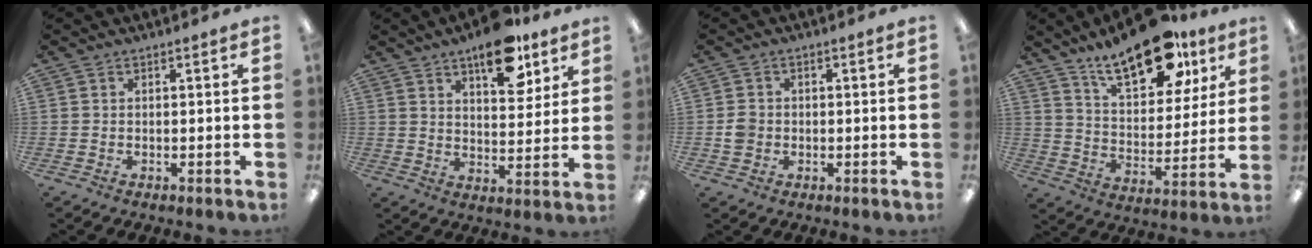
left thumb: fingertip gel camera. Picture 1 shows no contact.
{"total": 13.7, "force": [9.3, 6.1, 8.0], "torque": [-0.099, -0.048, 0.156]}
{"total": 2.7, "force": [-0.5, 2.5, 1.1], "torque": [-0.011, 0.000, -0.012]}
{"total": 21.1, "force": [14.5, 9.0, 12.4], "torque": [-0.194, -0.071, 0.245]}